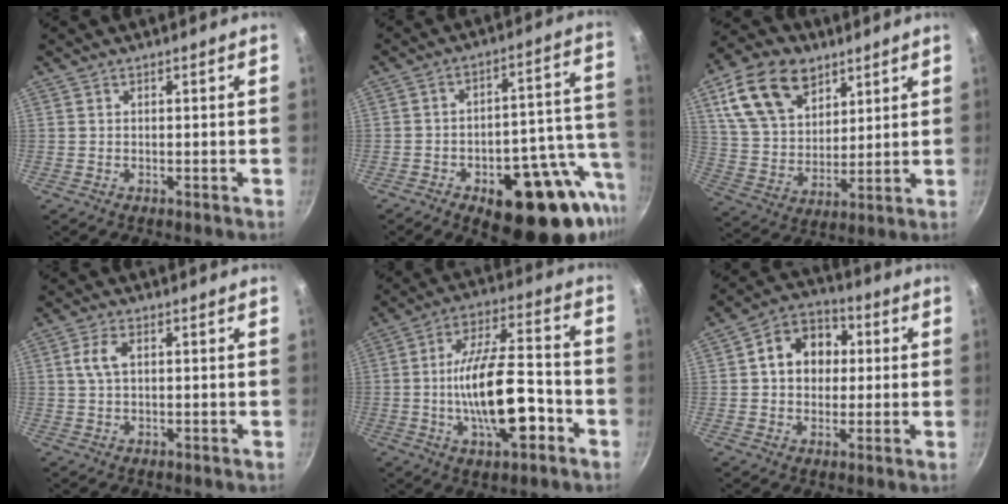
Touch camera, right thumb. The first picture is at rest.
{"total": 22.8, "force": [-9.7, 10.9, 17.6], "torque": [-0.178, 0.036, -0.126]}
{"total": 17.6, "force": [8.8, 11.5, 10.0], "torque": [-0.154, -0.020, 0.166]}
{"total": 3.8, "force": [0.9, 2.0, 3.1], "torque": [-0.061, 0.008, 0.017]}
{"total": 17.3, "force": [-5.0, 6.9, 15.0], "torque": [-0.238, 0.040, -0.085]}
{"total": 11.5, "force": [1.7, 9.2, 6.7], "torque": [-0.067, 0.020, 0.011]}